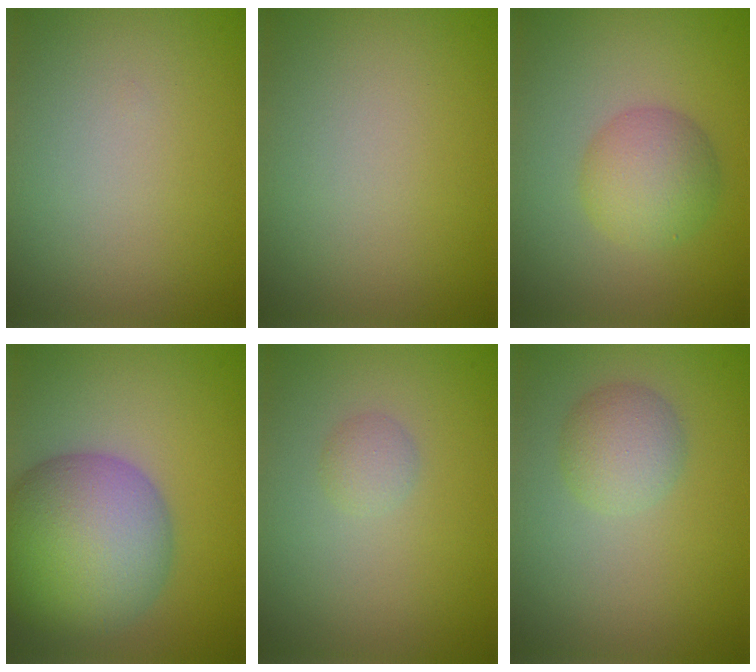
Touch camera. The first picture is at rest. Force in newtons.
{"total": 0.0}
{"total": 4.0, "press": 4.0, "slide": 0.0}
{"total": 11.6, "press": 11.6, "slide": 0.6}
{"total": 1.1, "press": 1.1, "slide": 0.0}
{"total": 2.7, "press": 2.7, "slide": 0.0}